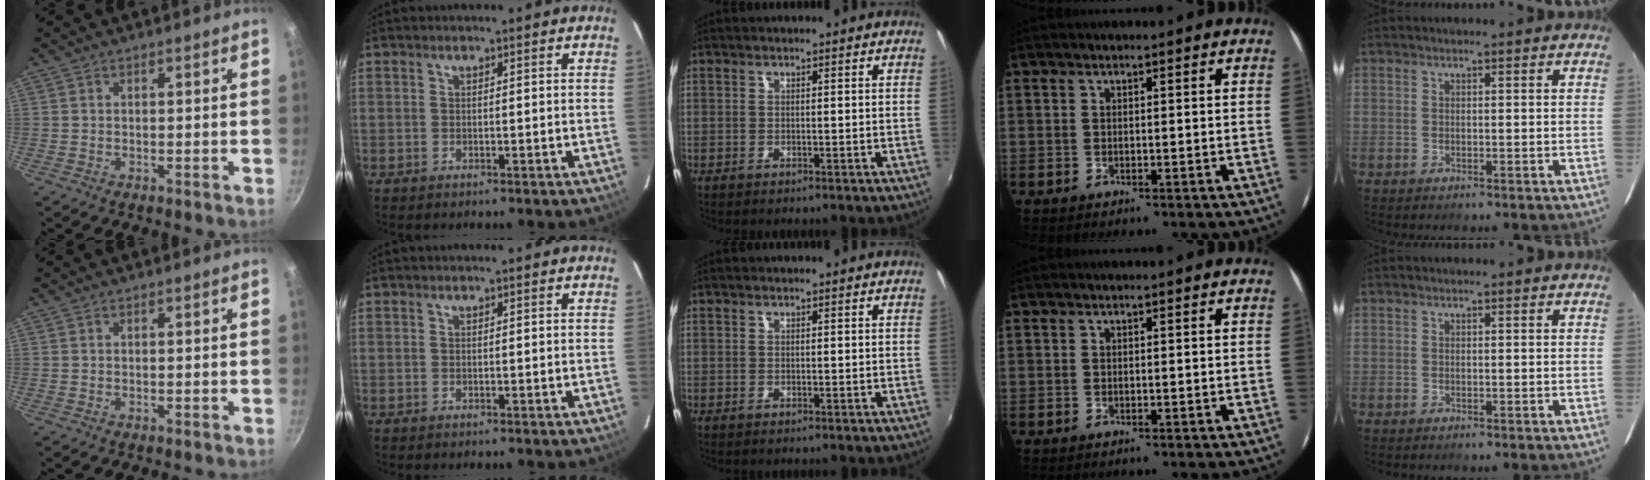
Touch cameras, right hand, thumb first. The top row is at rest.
{}